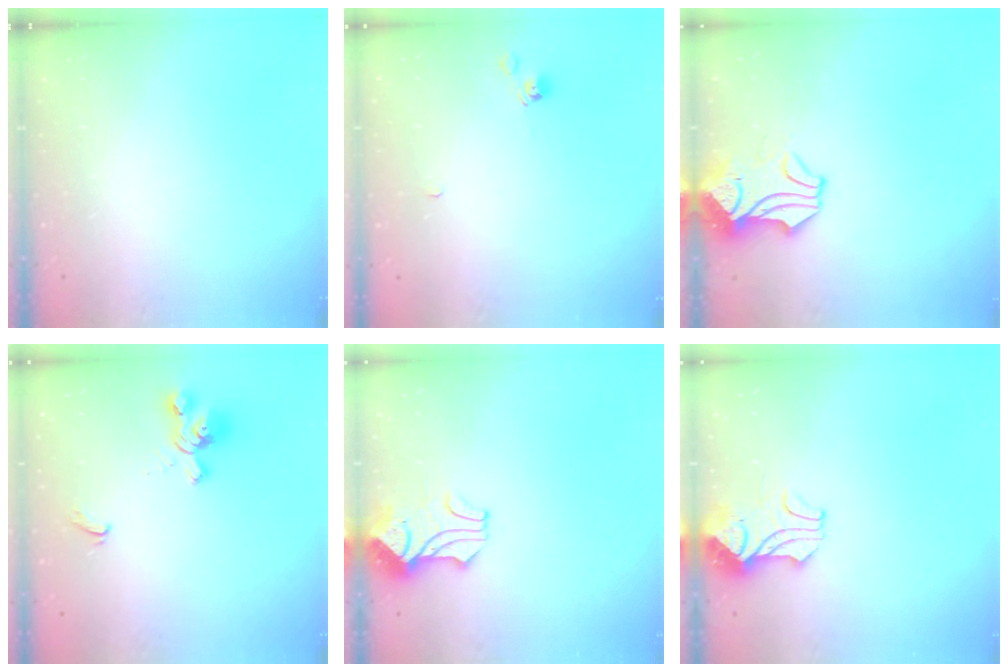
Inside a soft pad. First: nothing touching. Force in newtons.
{"total": 2.4, "press": 2.3, "slide": 0.8}
{"total": 1.7, "press": 1.2, "slide": 1.2}
{"total": 2.1, "press": 1.6, "slide": 1.4}
{"total": 1.8, "press": 1.3, "slide": 1.1}
{"total": 2.1, "press": 1.9, "slide": 0.8}